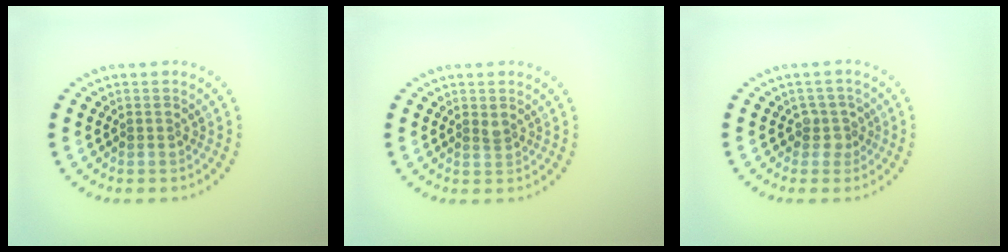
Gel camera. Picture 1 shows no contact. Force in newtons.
{"total": 0.7, "press": 0.5, "slide": 0.4}
{"total": 1.7, "press": 1.2, "slide": 1.2}